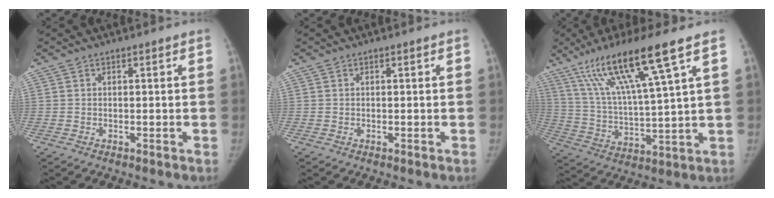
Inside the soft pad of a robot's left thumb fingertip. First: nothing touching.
{"total": 0.0}
{"total": 17.5, "force": [10.1, 1.1, 14.3], "torque": [-0.271, -0.033, 0.188]}